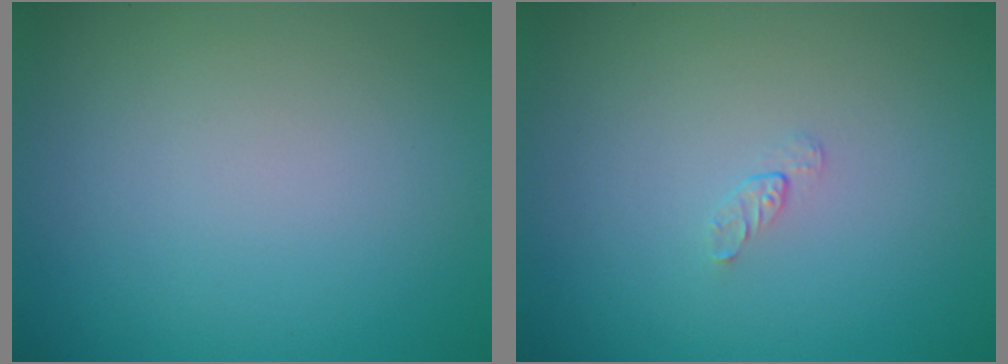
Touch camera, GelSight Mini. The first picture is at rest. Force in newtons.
{"total": 0.5, "press": 0.3, "slide": 0.4}